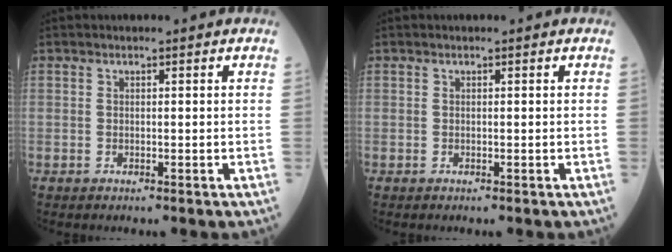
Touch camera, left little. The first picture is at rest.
{"total": 0.0}